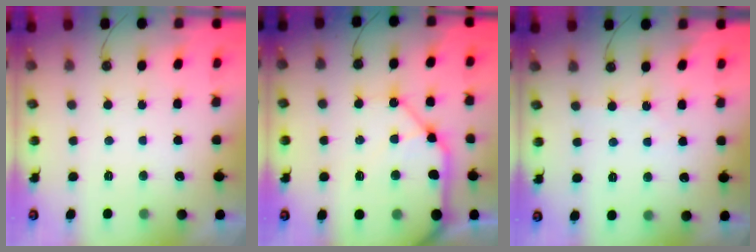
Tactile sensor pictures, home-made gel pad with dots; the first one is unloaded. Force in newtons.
{"total": 18.3, "press": 18.1, "slide": 2.9}
{"total": 1.5, "press": 1.5, "slide": 0.3}